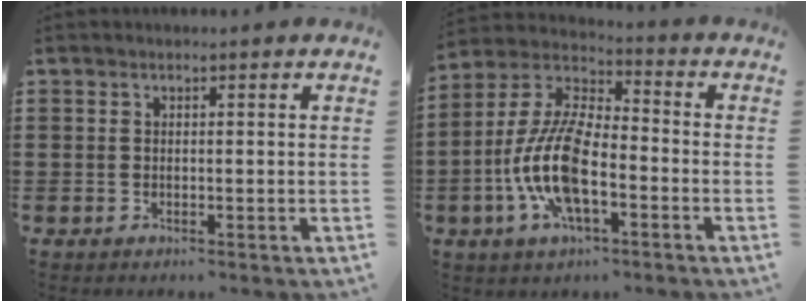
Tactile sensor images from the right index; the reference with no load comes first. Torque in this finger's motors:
{"motor_torque": [2.14, 0.00, 1.05, 0.21]}